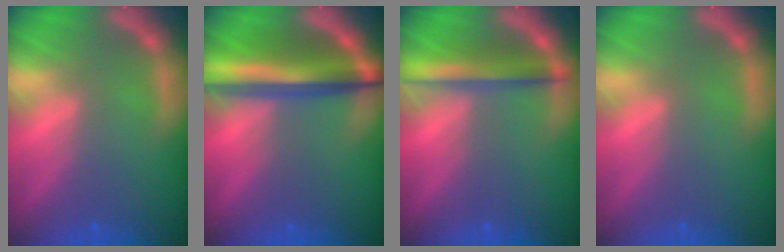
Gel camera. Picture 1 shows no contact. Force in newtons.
{"total": 8.6}
{"total": 4.4}
{"total": 0.0}